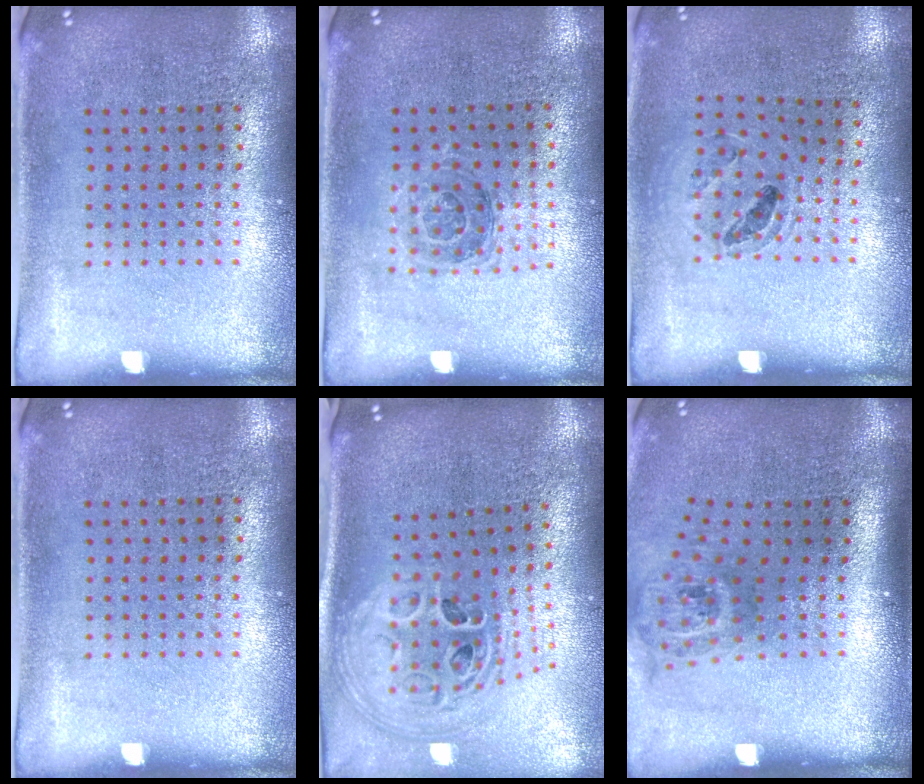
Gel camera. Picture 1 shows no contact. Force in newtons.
{"total": 1.1, "press": 1.0, "slide": 0.3}
{"total": 0.9, "press": 0.9, "slide": 0.1}
{"total": 0.0}
{"total": 2.9, "press": 2.0, "slide": 2.1}
{"total": 1.9, "press": 1.3, "slide": 1.4}